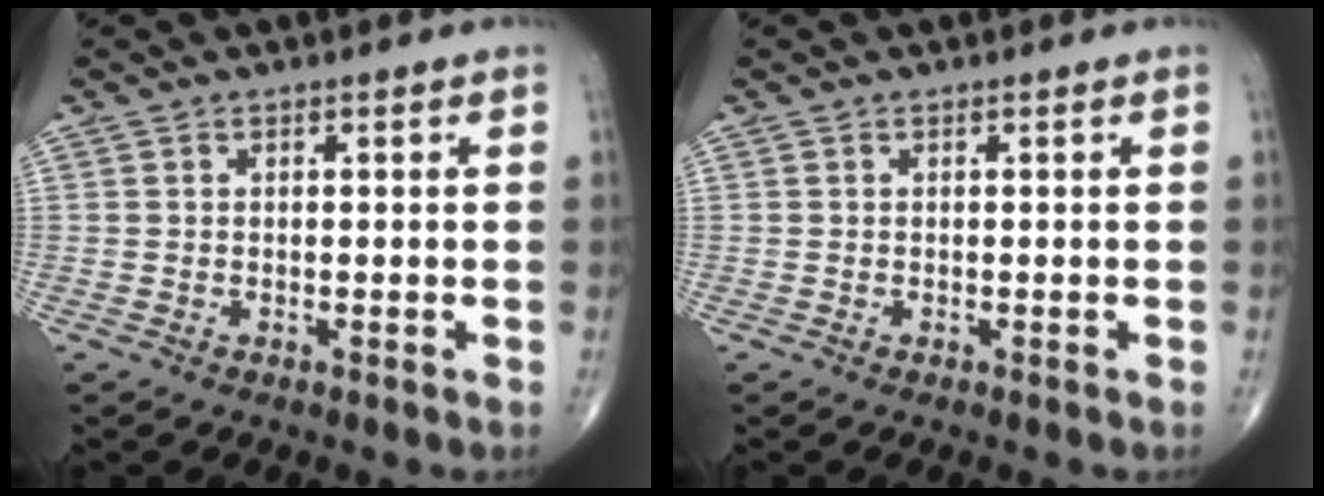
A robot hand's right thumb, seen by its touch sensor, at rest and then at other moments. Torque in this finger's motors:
{"motor_torque": [-0.01, 0.01, -0.22, -0.08, 0.00]}